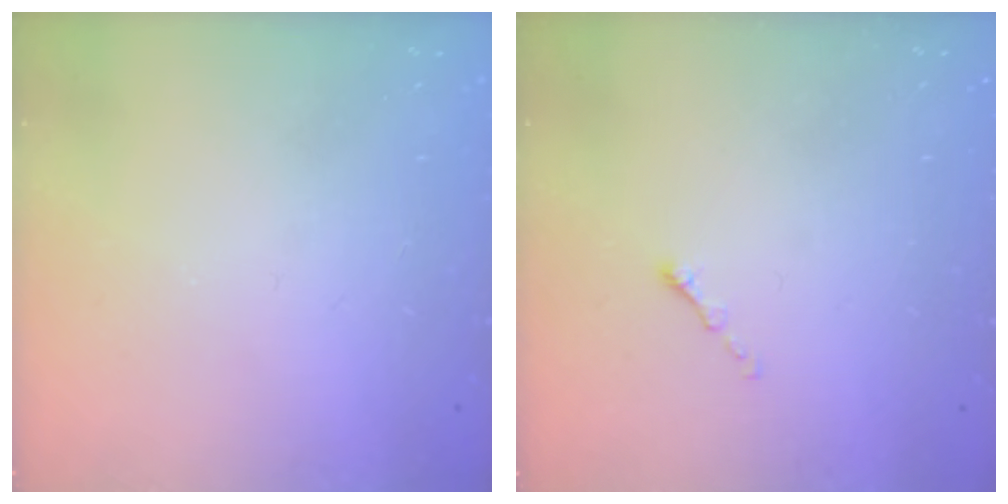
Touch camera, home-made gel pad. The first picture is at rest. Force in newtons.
{"total": 0.0}